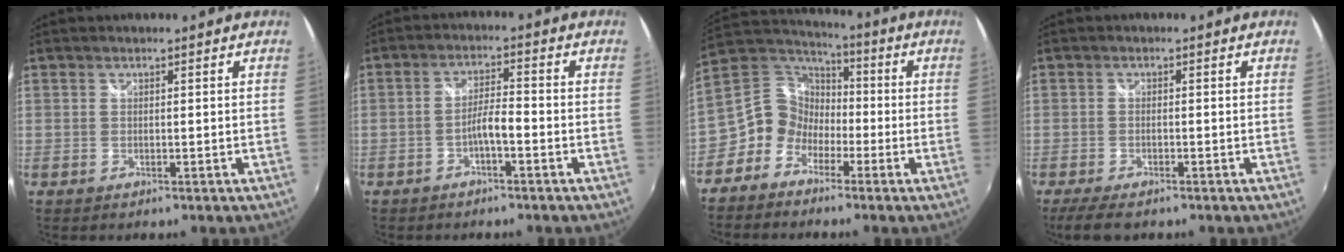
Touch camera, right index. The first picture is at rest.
{"total": 3.6, "force": [-2.1, 0.4, 2.9], "torque": [-0.061, 0.009, -0.036]}
{"total": 9.2, "force": [-3.7, 7.8, 3.1], "torque": [-0.067, 0.032, -0.087]}
{"total": 5.3, "force": [-3.8, 1.4, 3.4], "torque": [-0.077, -0.020, -0.067]}